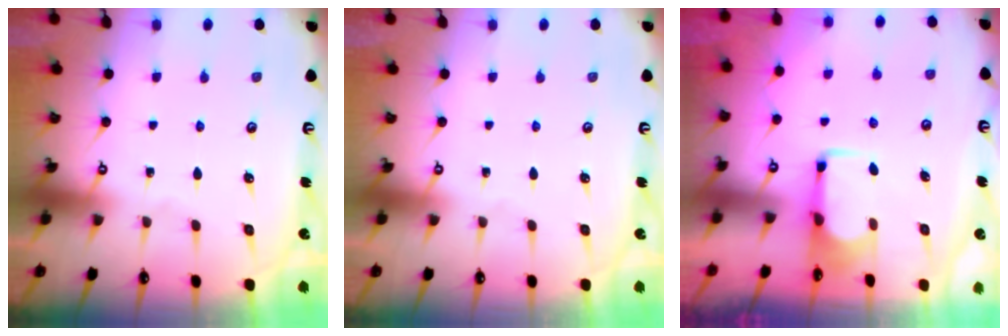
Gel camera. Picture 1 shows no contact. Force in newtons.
{"total": 0.0}
{"total": 1.8, "press": 1.6, "slide": 0.7}